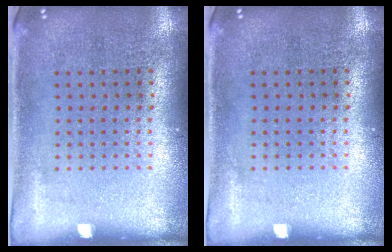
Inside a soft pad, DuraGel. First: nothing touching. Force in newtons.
{"total": 0.0}